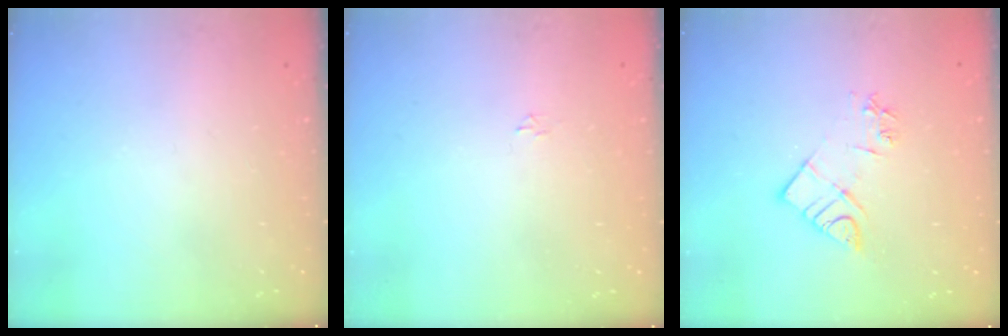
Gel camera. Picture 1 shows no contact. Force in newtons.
{"total": 1.8, "press": 1.8, "slide": 0.2}
{"total": 8.6, "press": 8.6, "slide": 0.8}